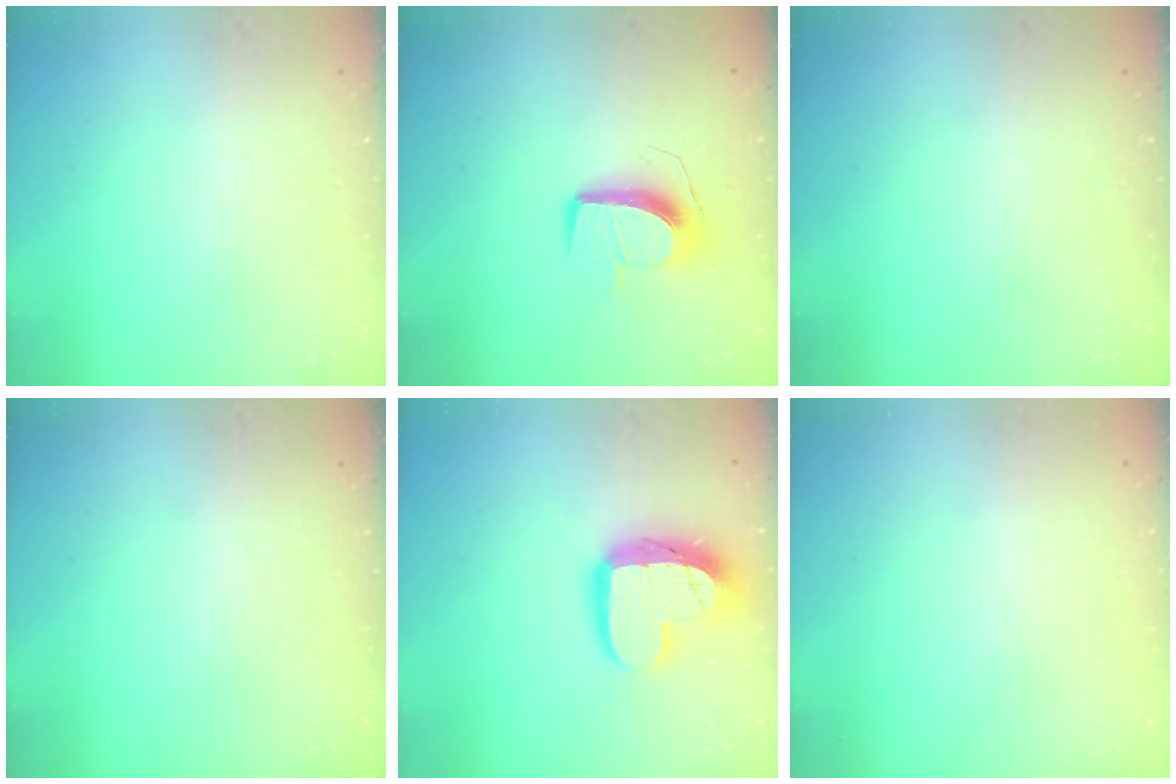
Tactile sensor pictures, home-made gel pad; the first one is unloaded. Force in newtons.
{"total": 11.3, "press": 11.3, "slide": 0.7}
{"total": 0.0}
{"total": 0.0}
{"total": 15.1, "press": 15.1, "slide": 1.3}
{"total": 0.0}